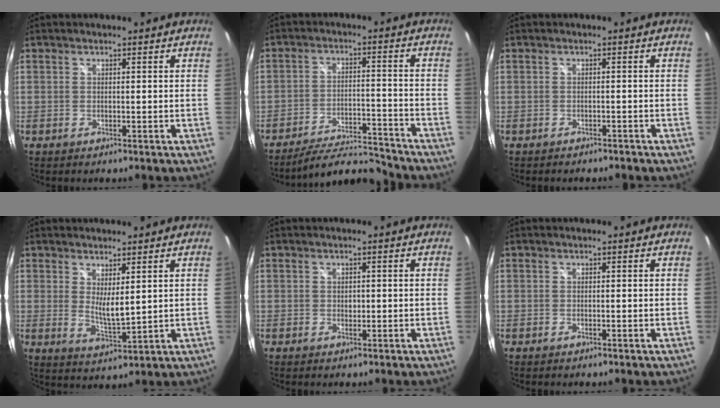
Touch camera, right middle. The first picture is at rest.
{"total": 10.1, "force": [-9.8, 1.0, 2.2], "torque": [-0.058, 0.009, -0.152]}
{"total": 2.4, "force": [-2.1, 0.8, 0.7], "torque": [-0.017, -0.012, -0.032]}
{"total": 5.0, "force": [1.9, 1.5, 4.4], "torque": [-0.074, -0.016, 0.034]}
{"total": 0.9, "force": [-0.1, 0.8, 0.3], "torque": [-0.002, 0.000, -0.002]}
{"total": 0.0}